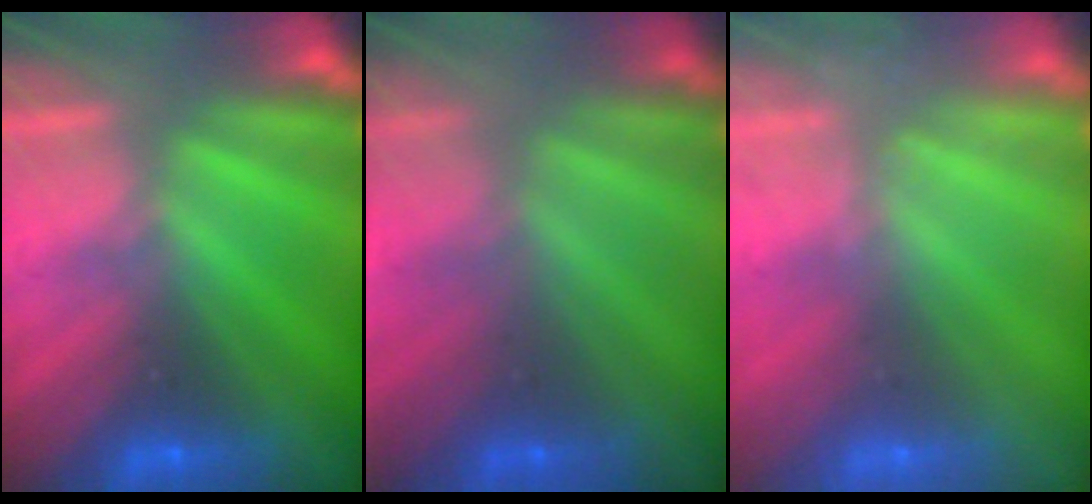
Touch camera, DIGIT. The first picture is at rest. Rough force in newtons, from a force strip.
{"total": 1.5}
{"total": 2.4}